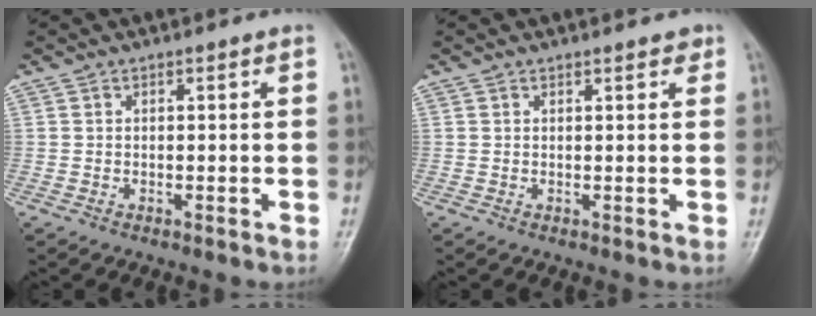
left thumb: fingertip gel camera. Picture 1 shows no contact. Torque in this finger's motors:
{"motor_torque": [-0.30, 0.09, 0.02, 0.18, 0.02]}